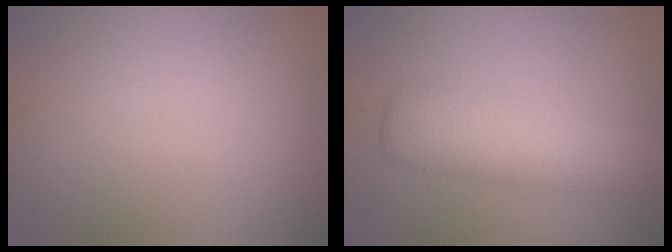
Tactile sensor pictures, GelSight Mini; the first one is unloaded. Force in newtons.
{"total": 4.9, "press": 4.9, "slide": 0.1}